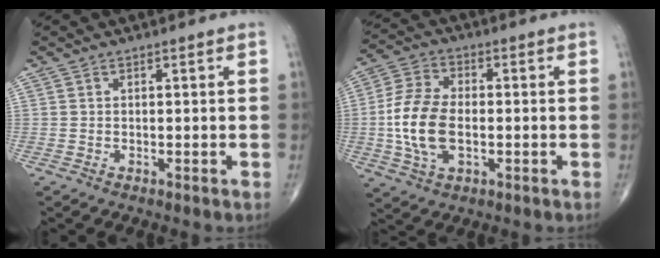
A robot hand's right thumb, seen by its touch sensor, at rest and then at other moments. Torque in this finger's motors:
{"motor_torque": [0.09, 1.02, 1.32, 0.19, 0.45]}